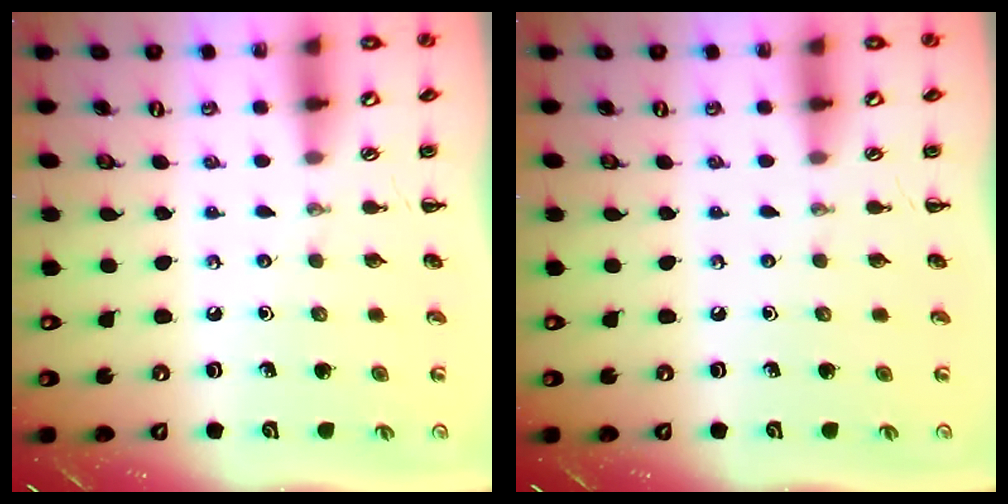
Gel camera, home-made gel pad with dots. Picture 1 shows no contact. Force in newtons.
{"total": 0.0}